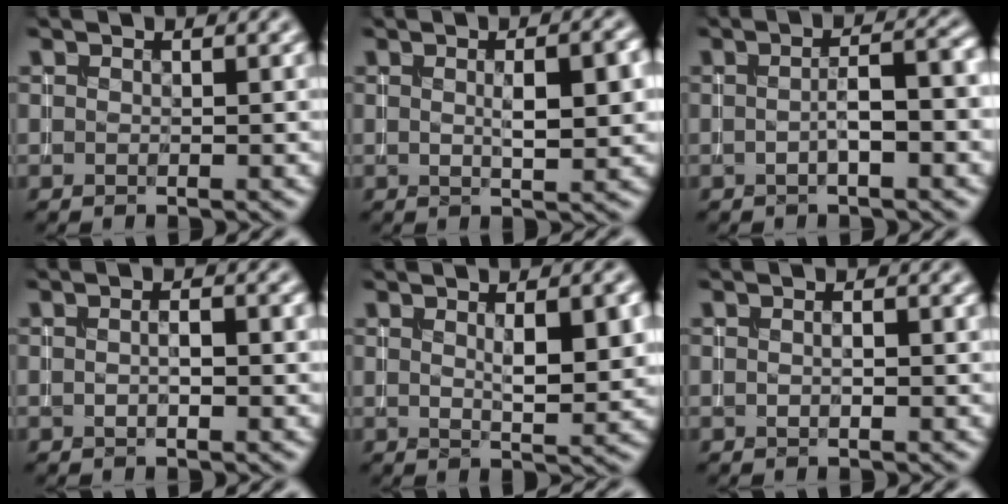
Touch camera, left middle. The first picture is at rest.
{"total": 4.3, "force": [0.4, 1.1, 4.1], "torque": [-0.059, 0.004, 0.007]}
{"total": 3.9, "force": [-0.4, 0.9, 3.8], "torque": [-0.062, 0.007, -0.007]}
{"total": 1.9, "force": [-0.1, 0.6, 1.8], "torque": [-0.023, -0.003, -0.004]}
{"total": 4.5, "force": [0.9, 1.2, 4.2], "torque": [-0.062, 0.001, 0.018]}
{"total": 0.9, "force": [-0.1, 0.3, 0.9], "torque": [-0.012, -0.003, 0.000]}